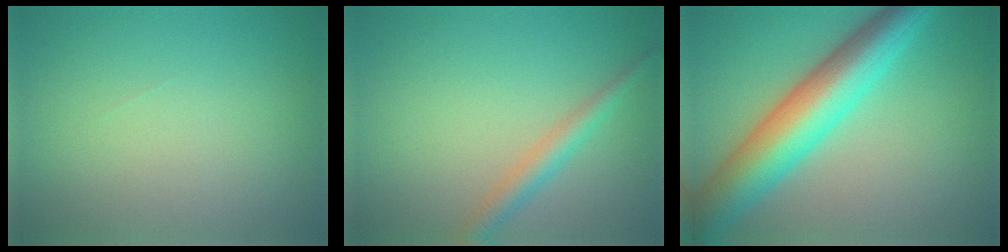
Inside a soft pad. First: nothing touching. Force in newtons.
{"total": 2.3, "press": 2.3, "slide": 0.1}
{"total": 9.0, "press": 9.0, "slide": 0.0}